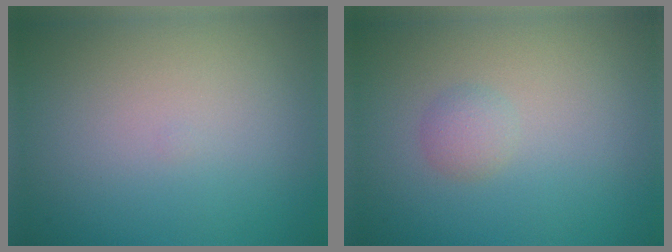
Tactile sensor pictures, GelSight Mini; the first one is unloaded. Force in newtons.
{"total": 1.2, "press": 1.2, "slide": 0.0}